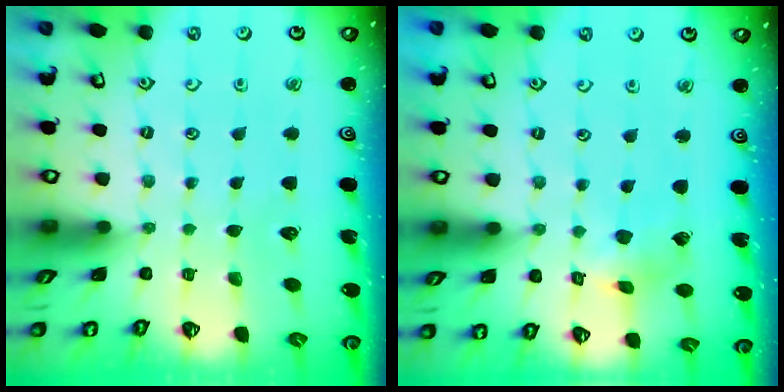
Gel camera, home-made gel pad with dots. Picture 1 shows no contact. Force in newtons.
{"total": 3.7, "press": 3.7, "slide": 0.4}